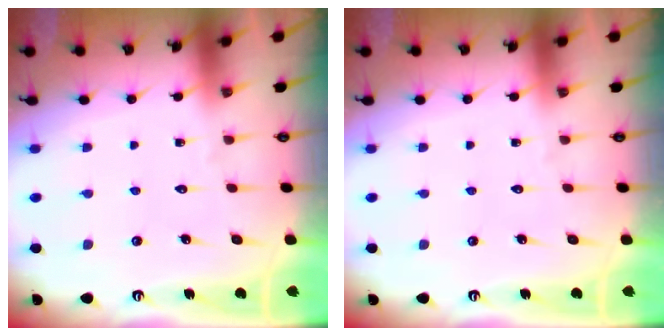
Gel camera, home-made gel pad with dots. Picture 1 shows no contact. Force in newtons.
{"total": 0.0}